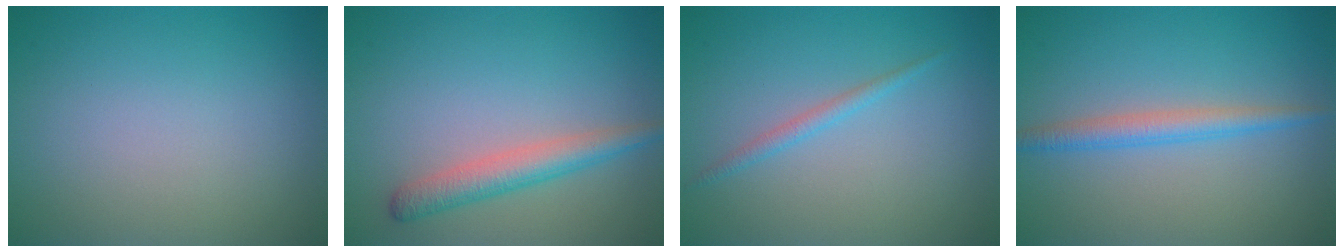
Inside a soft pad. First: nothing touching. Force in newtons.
{"total": 3.1, "press": 3.1, "slide": 0.2}
{"total": 1.2, "press": 1.2, "slide": 0.1}
{"total": 2.5, "press": 2.5, "slide": 0.0}